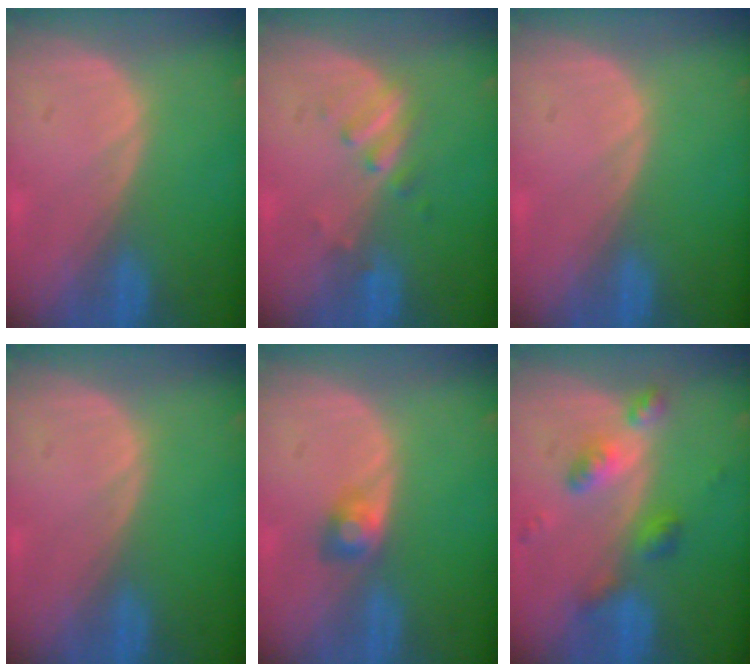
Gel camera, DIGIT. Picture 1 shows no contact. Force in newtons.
{"total": 2.7, "press": 2.7, "slide": 0.5}
{"total": 0.0}
{"total": 0.0}
{"total": 2.3, "press": 2.3, "slide": 0.2}
{"total": 6.0, "press": 5.3, "slide": 2.9}